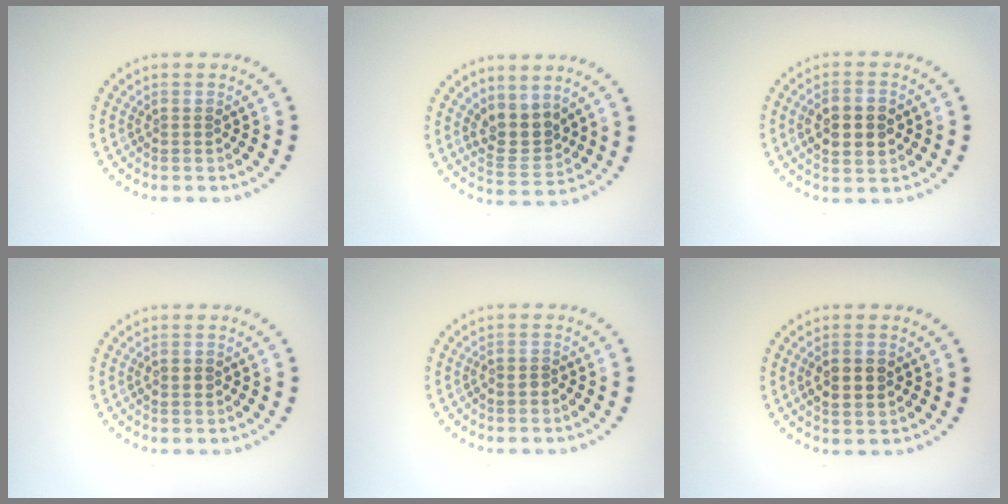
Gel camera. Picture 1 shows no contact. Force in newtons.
{"total": 3.3, "press": 2.9, "slide": 1.4}
{"total": 5.0, "press": 5.0, "slide": 0.2}
{"total": 1.3, "press": 1.3, "slide": 0.2}
{"total": 0.8, "press": 0.5, "slide": 0.6}
{"total": 2.8, "press": 2.8, "slide": 0.3}